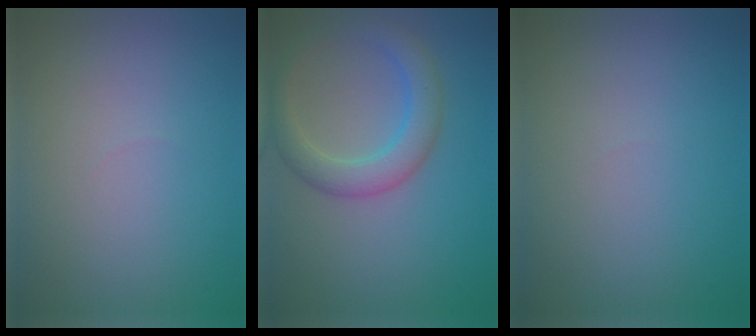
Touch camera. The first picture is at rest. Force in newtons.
{"total": 3.9, "press": 3.9, "slide": 0.2}
{"total": 0.0}